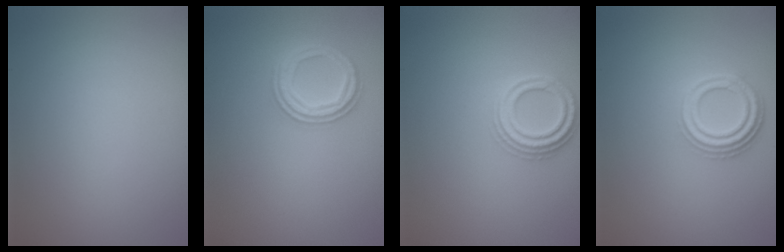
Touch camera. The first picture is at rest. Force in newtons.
{"total": 2.6, "press": 2.6, "slide": 0.1}
{"total": 2.7, "press": 2.6, "slide": 0.8}
{"total": 3.8, "press": 2.9, "slide": 2.4}